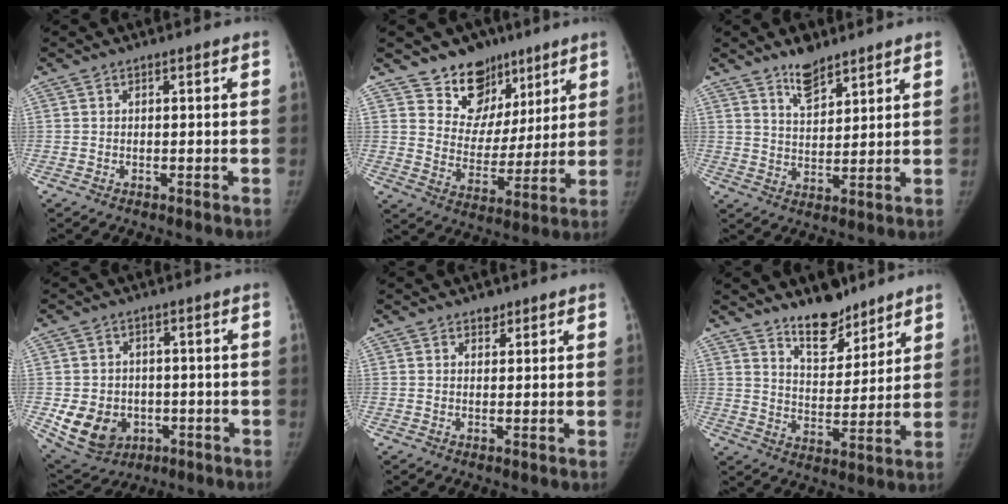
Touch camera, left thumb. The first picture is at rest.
{"total": 12.8, "force": [8.9, 8.8, 2.5], "torque": [0.016, -0.052, 0.157]}
{"total": 6.5, "force": [5.1, 2.6, 3.0], "torque": [-0.031, -0.042, 0.091]}
{"total": 10.5, "force": [-2.3, 8.7, 5.3], "torque": [-0.074, 0.005, -0.019]}
{"total": 1.7, "force": [1.3, 1.0, 0.4], "torque": [0.007, -0.008, 0.017]}
{"total": 10.3, "force": [8.3, 4.5, 4.2], "torque": [-0.038, -0.067, 0.145]}